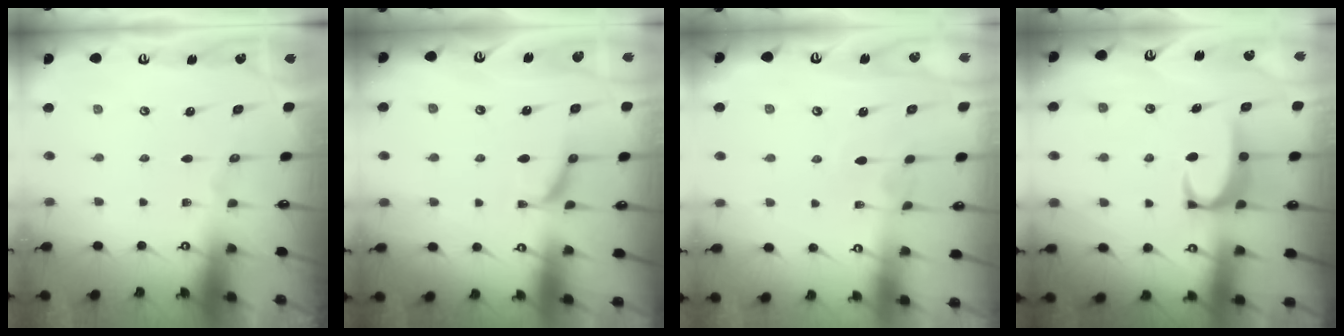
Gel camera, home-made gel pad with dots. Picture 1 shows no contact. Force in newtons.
{"total": 1.0, "press": 0.7, "slide": 0.7}
{"total": 3.0, "press": 3.0, "slide": 0.3}
{"total": 3.2, "press": 3.2, "slide": 0.4}